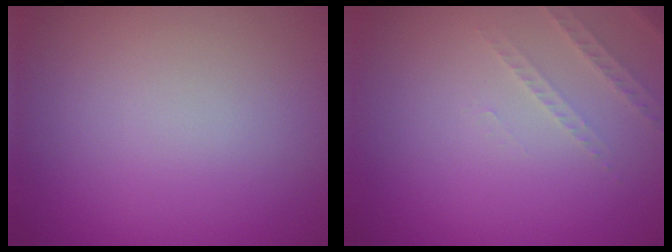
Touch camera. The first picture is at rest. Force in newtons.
{"total": 1.5, "press": 1.4, "slide": 0.4}